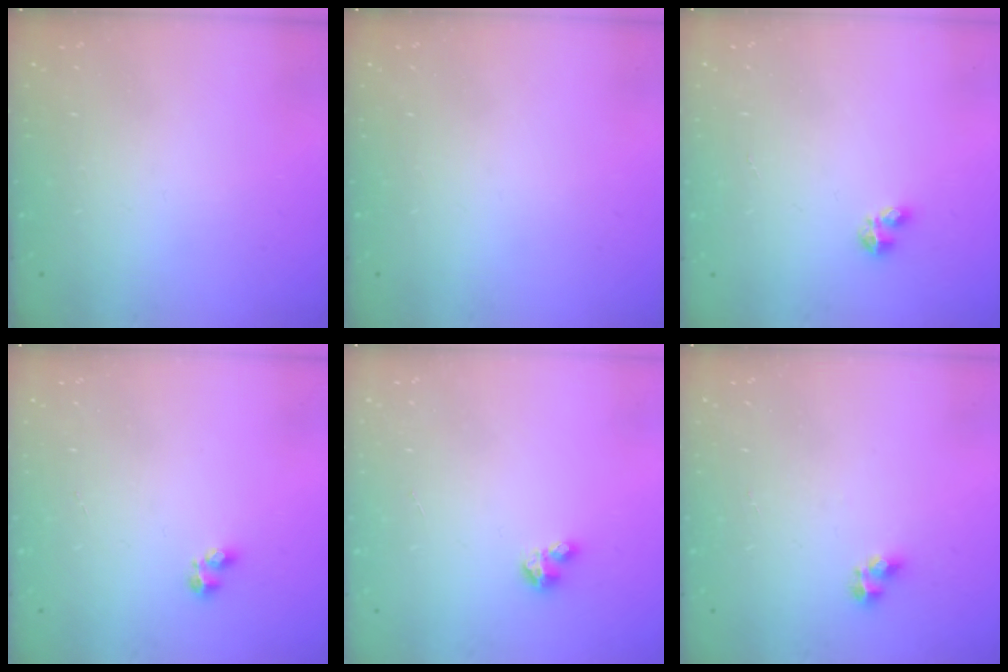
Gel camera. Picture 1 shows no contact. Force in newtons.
{"total": 0.0}
{"total": 2.9, "press": 2.9, "slide": 0.5}
{"total": 2.4, "press": 2.3, "slide": 0.8}
{"total": 2.7, "press": 2.7, "slide": 0.3}
{"total": 3.7, "press": 3.7, "slide": 0.3}